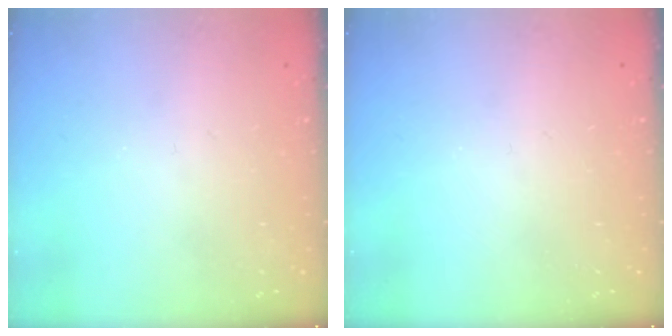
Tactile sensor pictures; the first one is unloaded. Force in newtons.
{"total": 0.0}